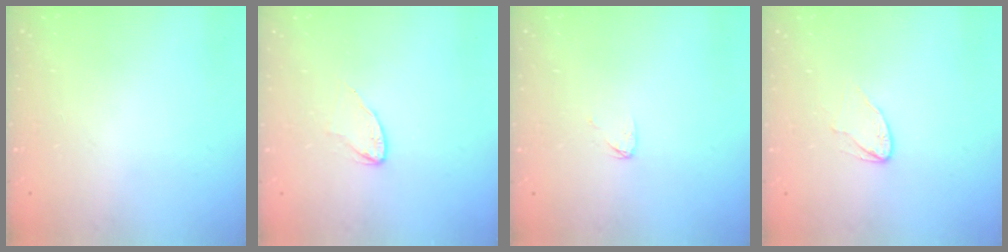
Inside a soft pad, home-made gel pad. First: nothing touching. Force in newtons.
{"total": 3.8, "press": 3.8, "slide": 0.4}
{"total": 3.8, "press": 3.8, "slide": 0.3}
{"total": 3.7, "press": 3.7, "slide": 0.3}